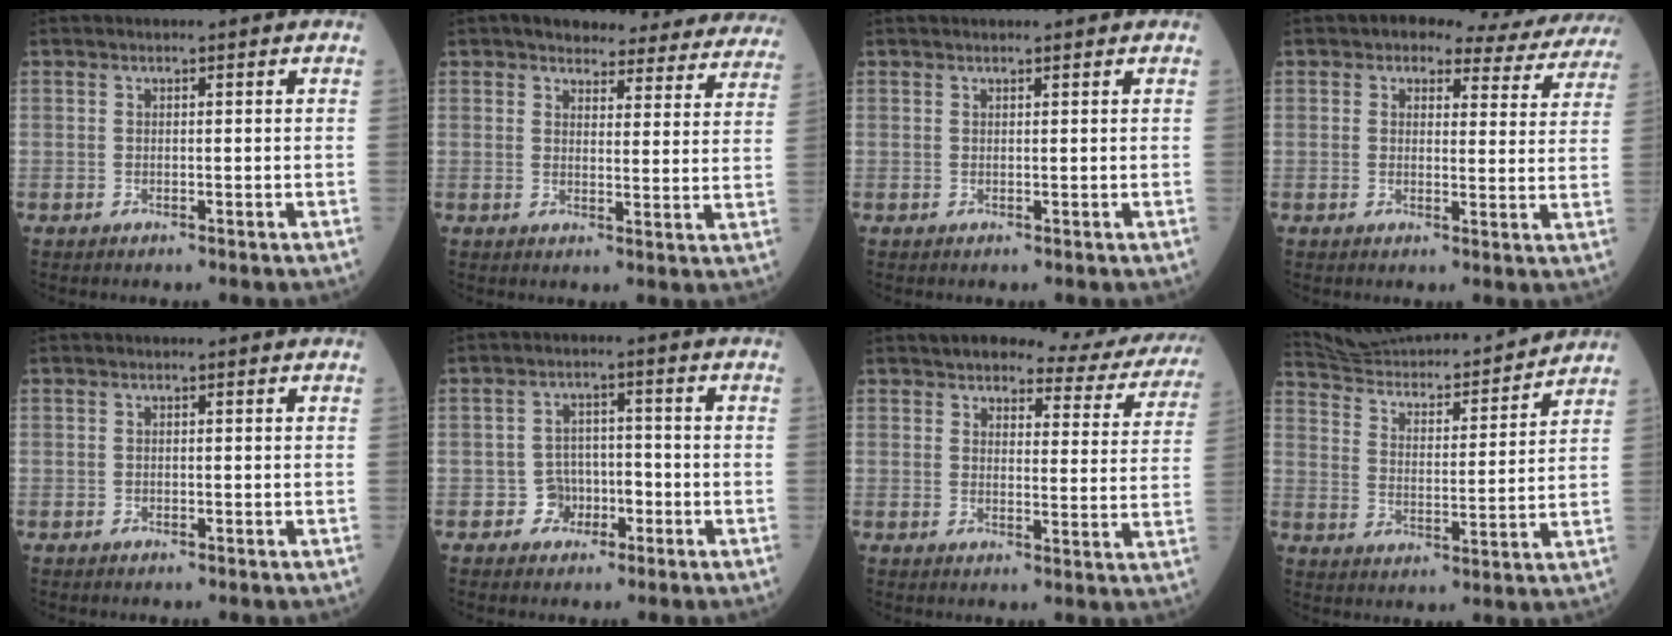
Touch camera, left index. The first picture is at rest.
{"total": 19.1, "force": [17.5, 5.4, 5.4], "torque": [-0.039, -0.030, 0.182]}
{"total": 2.8, "force": [2.6, 0.2, 0.9], "torque": [-0.005, 0.026, 0.036]}
{"total": 11.3, "force": [9.8, 4.5, 3.4], "torque": [-0.015, 0.009, 0.086]}
{"total": 0.0}
{"total": 3.9, "force": [-1.8, 3.4, 0.8], "torque": [-0.004, 0.013, -0.030]}
{"total": 14.0, "force": [12.9, 3.6, 4.2], "torque": [-0.023, -0.018, 0.127]}
{"total": 20.3, "force": [19.3, 2.1, 5.8], "torque": [-0.094, -0.009, 0.286]}